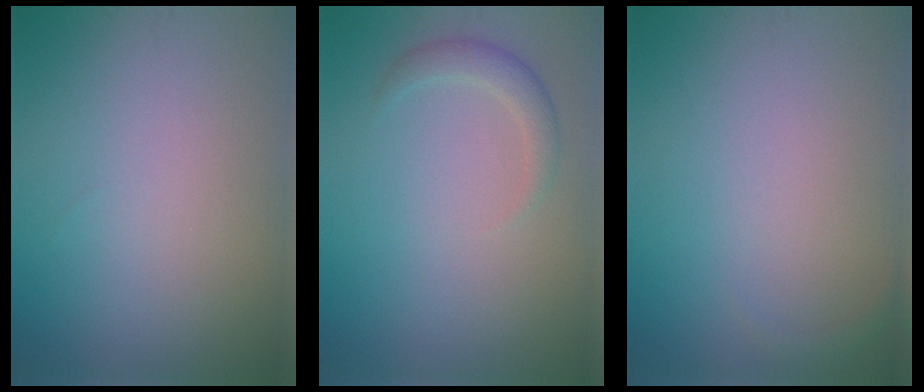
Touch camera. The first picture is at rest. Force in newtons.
{"total": 1.8, "press": 1.8, "slide": 0.2}
{"total": 0.6, "press": 0.6, "slide": 0.1}